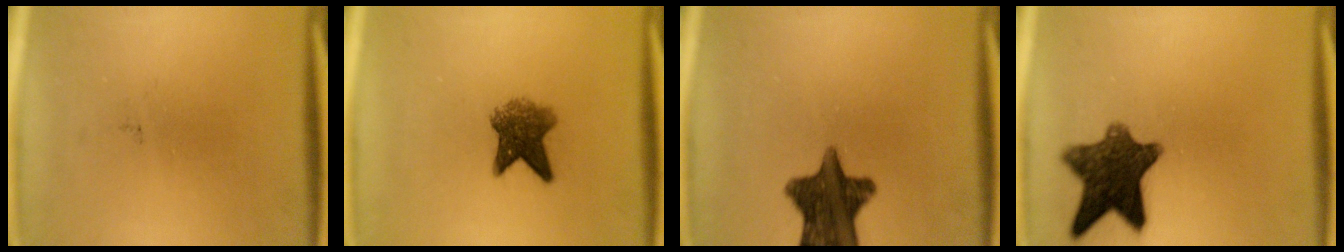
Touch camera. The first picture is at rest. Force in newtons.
{"total": 5.9}
{"total": 12.0}
{"total": 11.0}